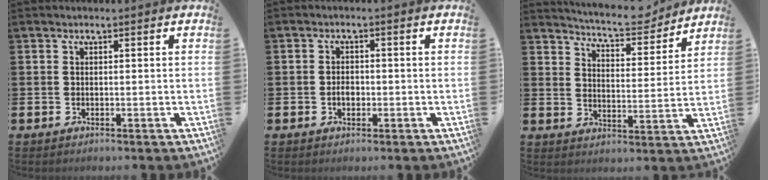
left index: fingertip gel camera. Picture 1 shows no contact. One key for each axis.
{"total": 2.0, "fx": -0.4, "fy": 1.4, "fz": 1.4, "tx": -0.019, "ty": 0.002, "tz": -0.012}
{"total": 6.7, "fx": 6.5, "fy": 0.8, "fz": 1.4, "tx": -0.041, "ty": -0.045, "tz": 0.110}